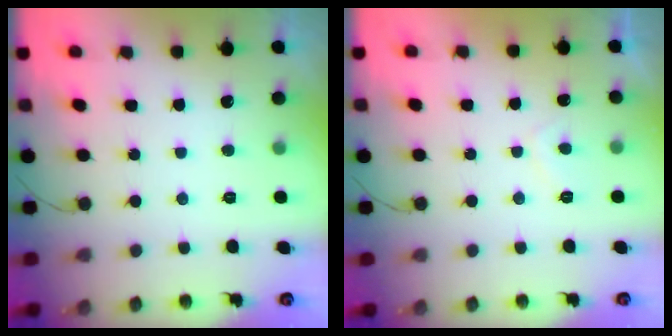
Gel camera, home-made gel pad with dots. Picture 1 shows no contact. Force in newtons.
{"total": 2.1, "press": 2.0, "slide": 0.9}